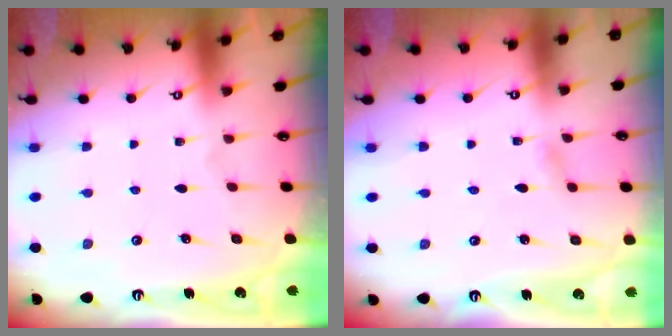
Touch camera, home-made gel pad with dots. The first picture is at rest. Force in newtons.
{"total": 1.9, "press": 1.8, "slide": 0.2}